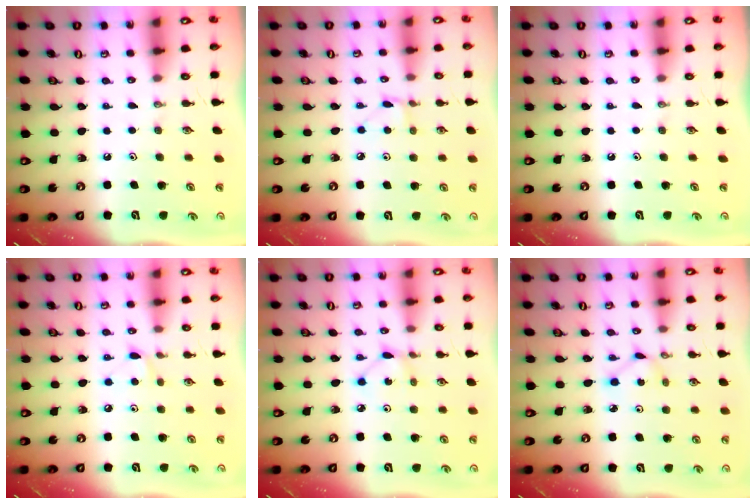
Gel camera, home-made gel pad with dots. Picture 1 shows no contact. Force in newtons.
{"total": 2.6, "press": 2.6, "slide": 0.3}
{"total": 0.0}
{"total": 4.8, "press": 4.8, "slide": 0.6}
{"total": 2.9, "press": 2.9, "slide": 0.2}
{"total": 2.3, "press": 2.3, "slide": 0.3}